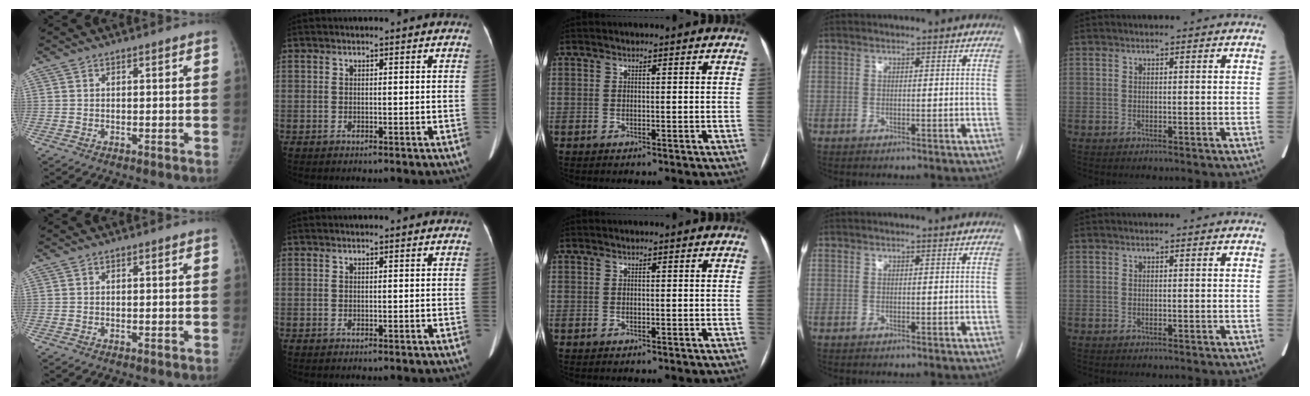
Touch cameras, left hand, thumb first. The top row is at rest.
{}